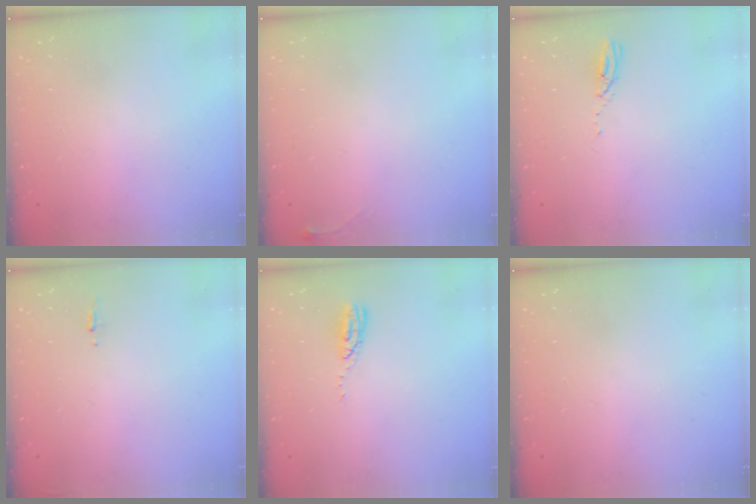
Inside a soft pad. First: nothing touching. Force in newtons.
{"total": 4.0, "press": 3.9, "slide": 0.6}
{"total": 3.2, "press": 3.2, "slide": 0.2}
{"total": 5.0, "press": 4.7, "slide": 1.8}
{"total": 6.5, "press": 6.5, "slide": 0.5}
{"total": 0.0}